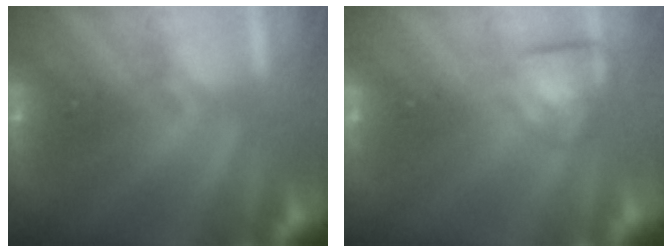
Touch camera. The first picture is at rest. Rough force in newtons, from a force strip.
{"total": 2.9}